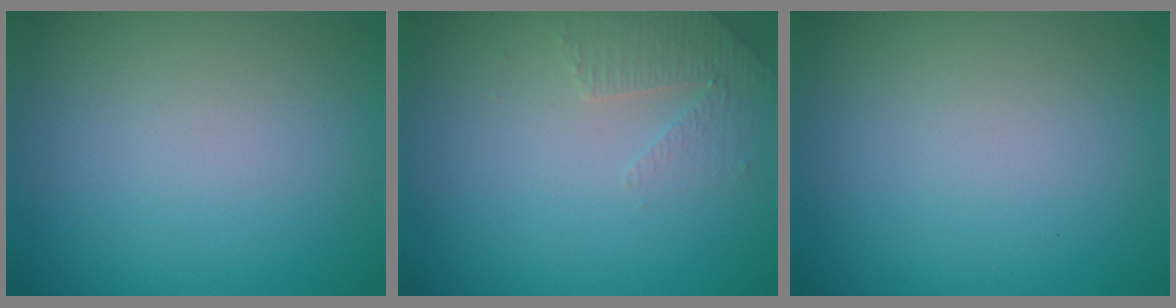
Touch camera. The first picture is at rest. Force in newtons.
{"total": 1.9, "press": 1.8, "slide": 0.5}
{"total": 0.0}